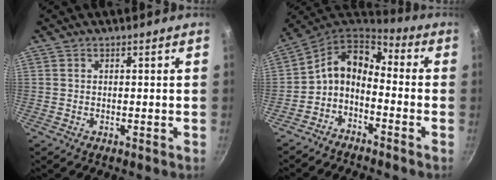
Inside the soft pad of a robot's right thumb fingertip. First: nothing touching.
{"total": 9.9, "force": [-3.0, 6.4, 7.0], "torque": [-0.134, 0.067, -0.072]}